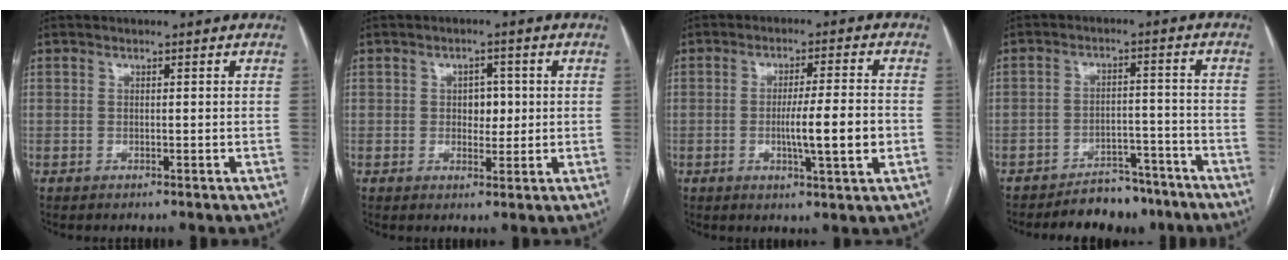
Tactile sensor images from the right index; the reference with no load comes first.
{"total": 3.4, "force": [0.3, 2.2, 2.5], "torque": [-0.028, 0.006, 0.007]}
{"total": 8.3, "force": [-1.6, 0.1, 8.1], "torque": [-0.131, -0.006, -0.026]}
{"total": 8.4, "force": [-7.4, 3.5, 1.8], "torque": [-0.008, 0.017, -0.110]}